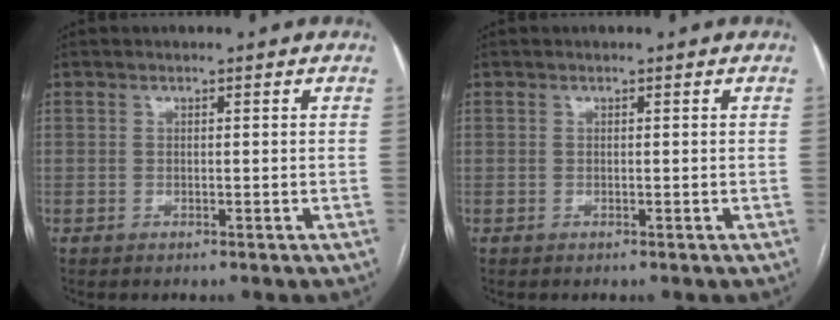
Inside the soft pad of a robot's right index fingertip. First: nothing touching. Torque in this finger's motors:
{"motor_torque": [0.00, 0.00, 0.00, 0.00]}